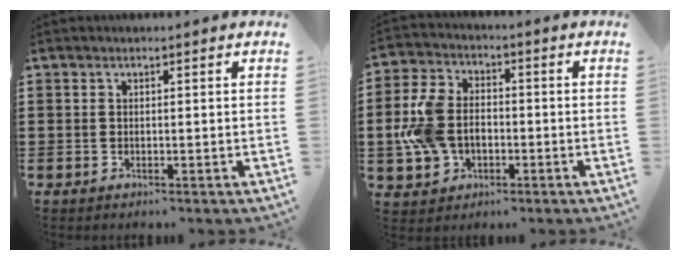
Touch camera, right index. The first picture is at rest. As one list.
[{"total": 8.8, "force": [-1.3, 6.3, 6.0], "torque": [-0.162, 0.005, -0.030]}]